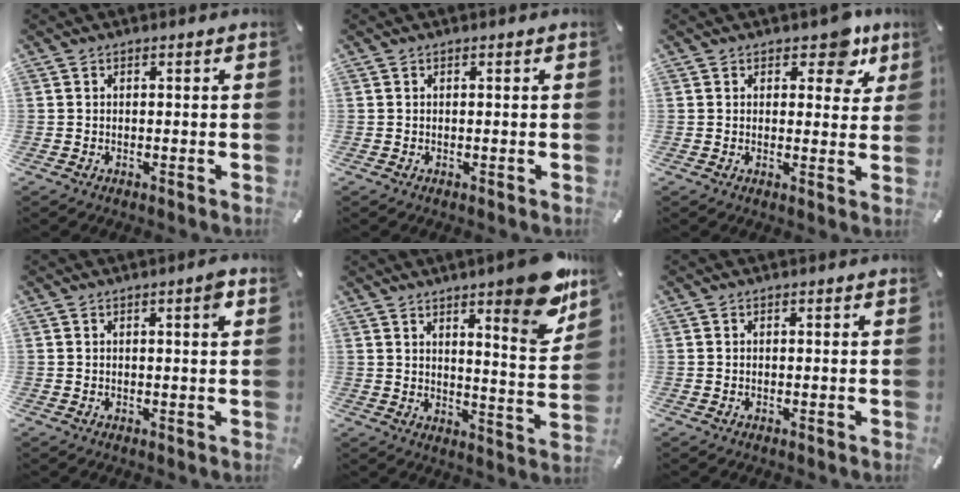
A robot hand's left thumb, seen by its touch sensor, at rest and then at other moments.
{"total": 0.0}
{"total": 7.3, "force": [4.6, 4.0, 4.0], "torque": [-0.028, -0.027, 0.073]}
{"total": 2.9, "force": [1.0, 0.4, 2.7], "torque": [-0.038, -0.003, 0.012]}
{"total": 12.0, "force": [8.9, 2.1, 7.8], "torque": [-0.100, -0.073, 0.147]}
{"total": 0.0}